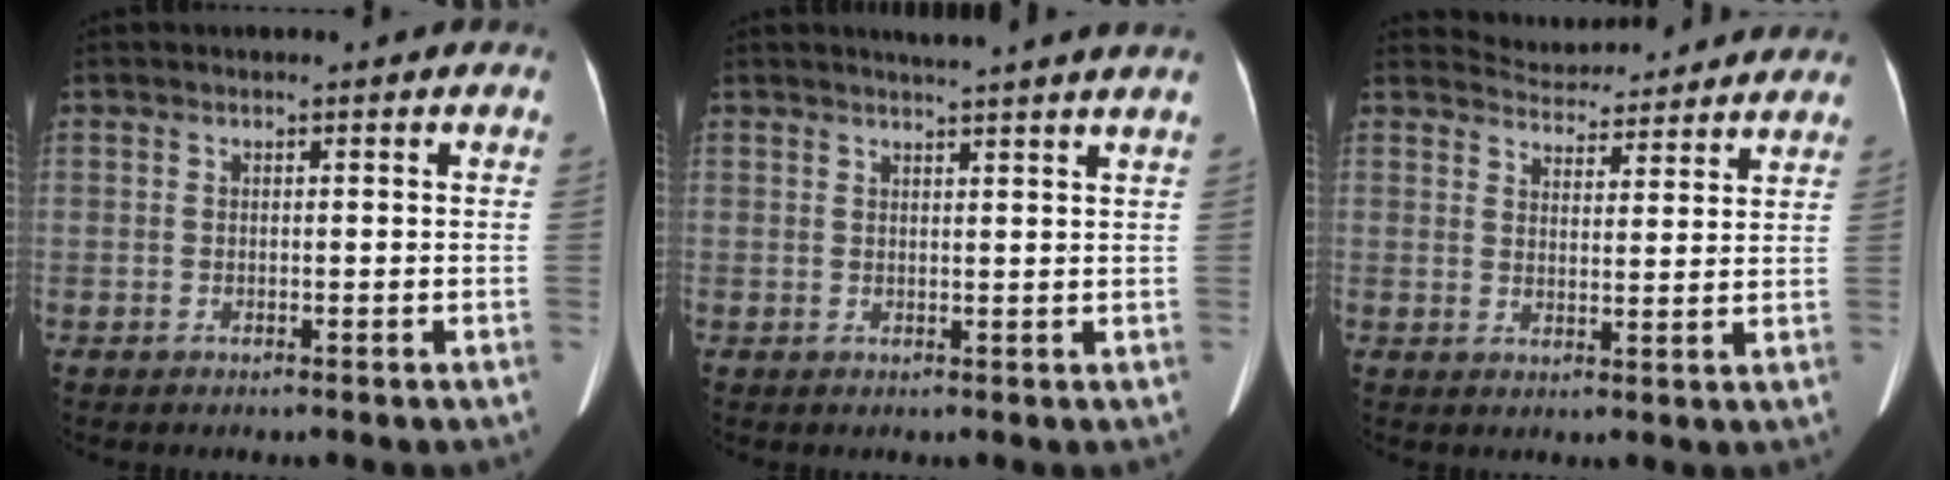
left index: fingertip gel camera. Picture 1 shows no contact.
{"total": 6.8, "force": [6.1, -1.1, 2.9], "torque": [-0.036, 0.009, 0.063]}
{"total": 10.9, "force": [10.6, 2.0, 1.3], "torque": [-0.011, 0.017, 0.131]}